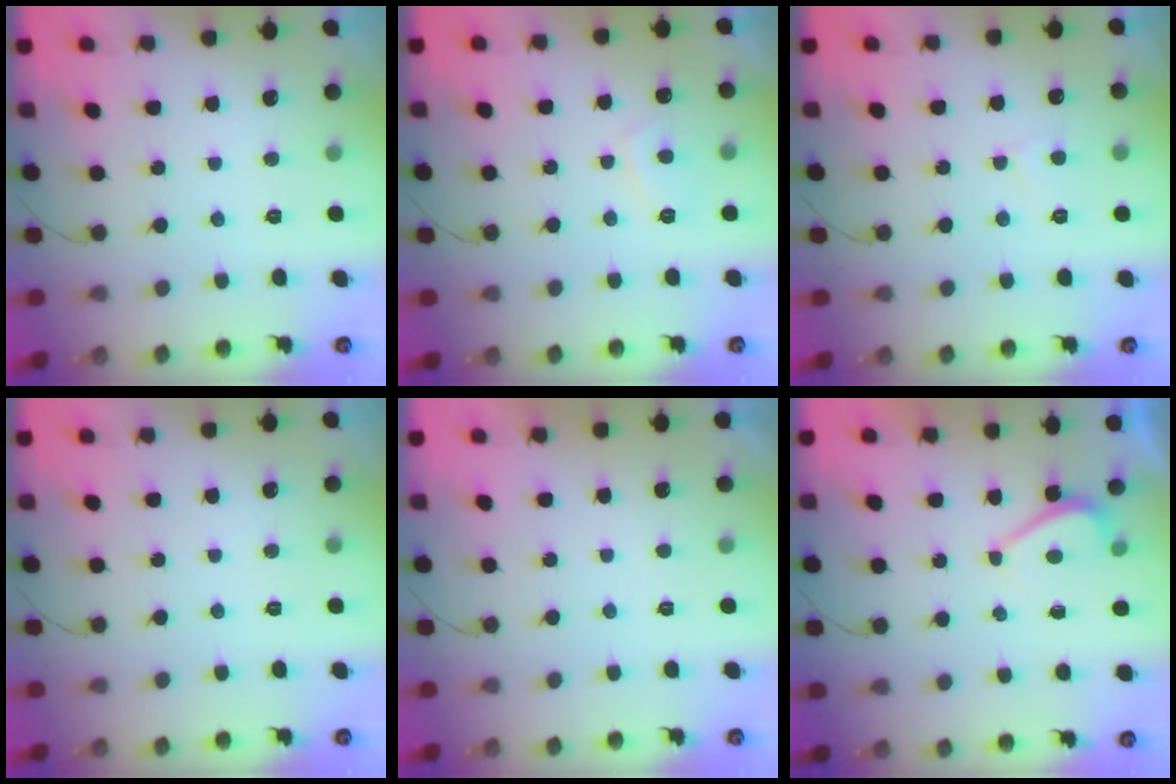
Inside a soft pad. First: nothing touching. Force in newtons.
{"total": 3.3, "press": 3.2, "slide": 0.9}
{"total": 2.7, "press": 2.7, "slide": 0.2}
{"total": 0.0}
{"total": 2.1, "press": 2.1, "slide": 0.4}
{"total": 2.2, "press": 2.2, "slide": 0.5}